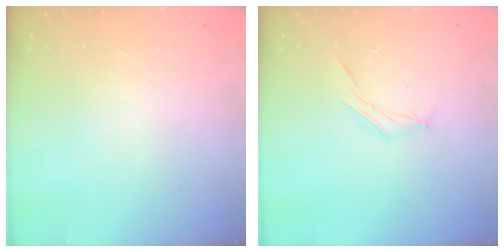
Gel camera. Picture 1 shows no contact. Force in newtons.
{"total": 3.6, "press": 3.5, "slide": 1.0}